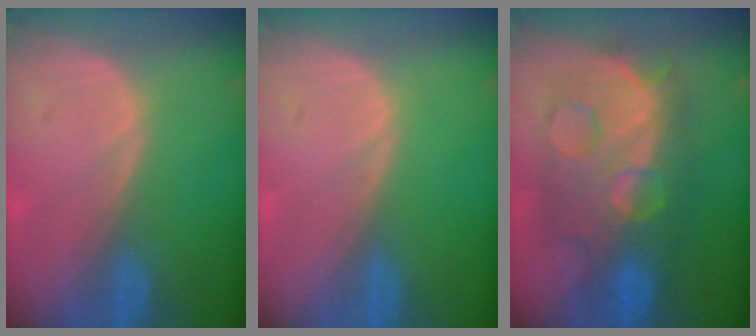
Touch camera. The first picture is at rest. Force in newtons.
{"total": 0.0}
{"total": 11.7, "press": 11.6, "slide": 1.1}